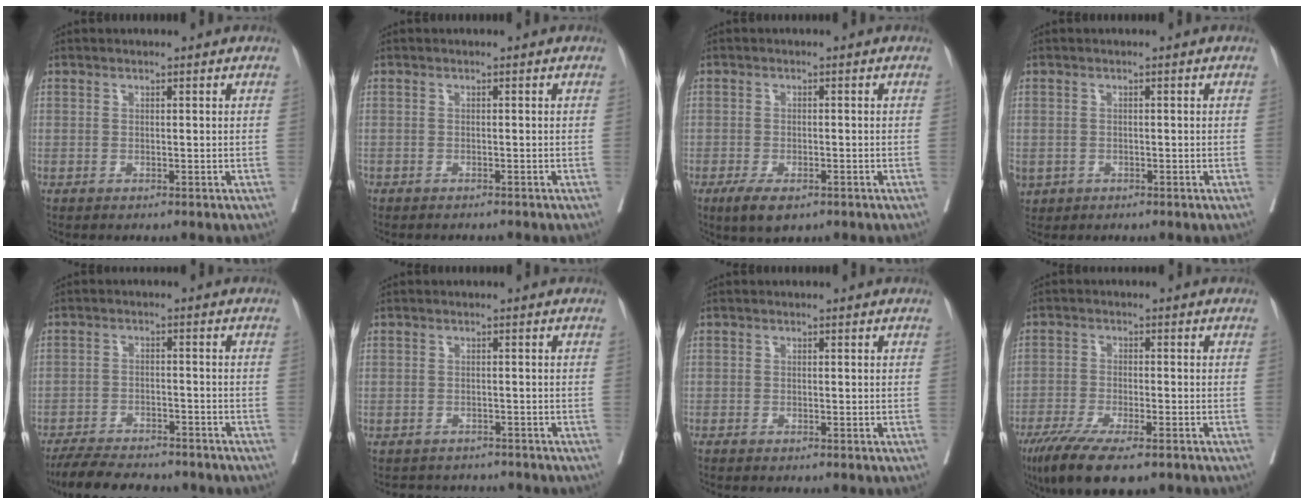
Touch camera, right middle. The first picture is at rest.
{"total": 1.6, "force": [-1.6, 0.3, 0.3], "torque": [-0.006, -0.002, -0.023]}
{"total": 4.6, "force": [-2.8, 1.7, 3.2], "torque": [-0.060, -0.009, -0.043]}
{"total": 3.0, "force": [-1.2, 2.6, 1.1], "torque": [-0.033, -0.006, -0.013]}
{"total": 12.4, "force": [-10.9, 3.1, 5.2], "torque": [-0.088, -0.007, -0.156]}
{"total": 4.3, "force": [-4.0, 1.3, -0.5], "torque": [0.007, 0.004, -0.055]}
{"total": 0.6, "force": [-0.6, -0.1, 0.1], "torque": [-0.008, -0.003, -0.013]}
{"total": 11.4, "force": [-8.0, 2.7, 7.7], "torque": [-0.124, -0.024, -0.128]}